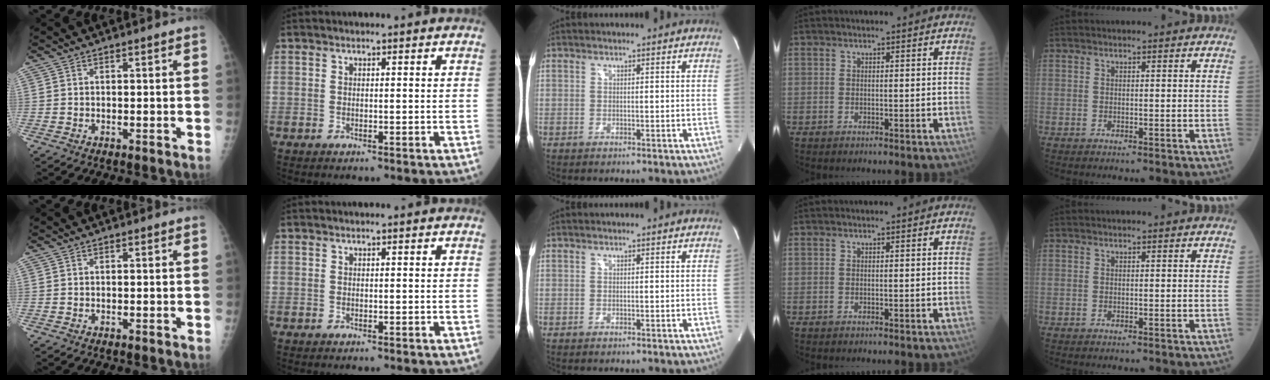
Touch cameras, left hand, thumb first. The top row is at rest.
{}